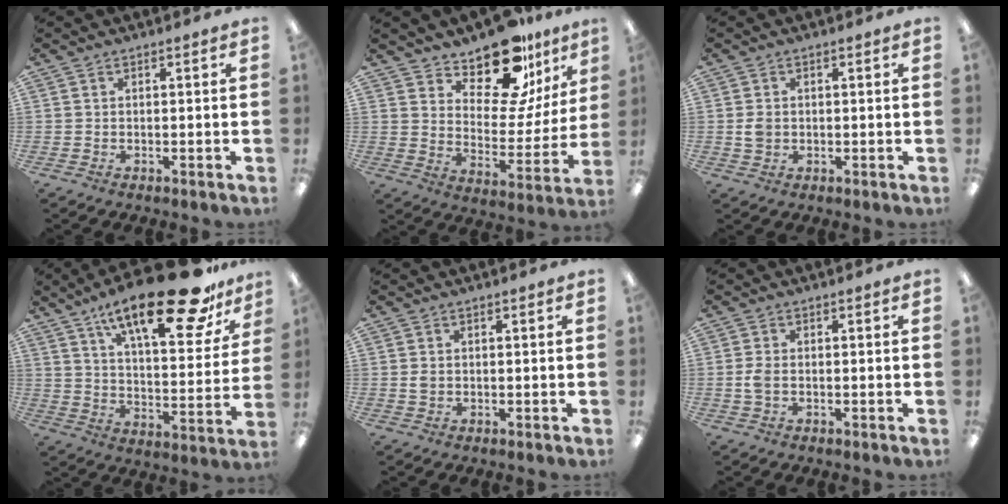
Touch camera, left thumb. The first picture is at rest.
{"total": 17.7, "force": [13.9, 7.4, 8.0], "torque": [-0.125, -0.105, 0.240]}
{"total": 3.1, "force": [-0.1, 2.5, 1.9], "torque": [-0.027, 0.003, -0.003]}
{"total": 24.8, "force": [17.5, 7.3, 16.1], "torque": [-0.244, -0.108, 0.282]}
{"total": 1.3, "force": [0.1, 1.1, 0.7], "torque": [-0.017, 0.005, 0.001]}
{"total": 3.0, "force": [-0.3, 1.8, 2.5], "torque": [-0.061, 0.000, -0.009]}